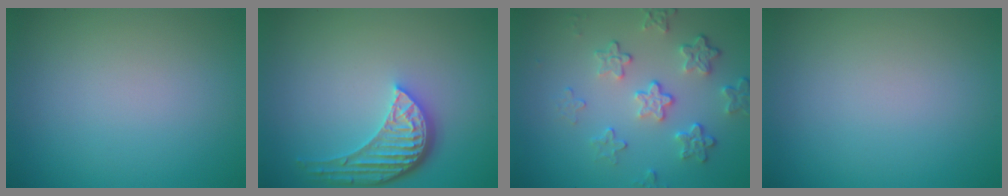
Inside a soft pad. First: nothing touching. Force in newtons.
{"total": 4.8, "press": 3.7, "slide": 3.0}
{"total": 4.4, "press": 3.2, "slide": 3.0}
{"total": 0.0}